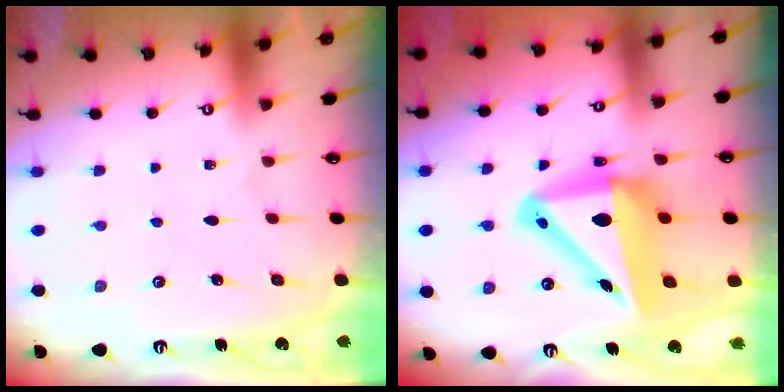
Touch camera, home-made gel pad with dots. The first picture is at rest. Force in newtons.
{"total": 15.2, "press": 14.9, "slide": 3.2}